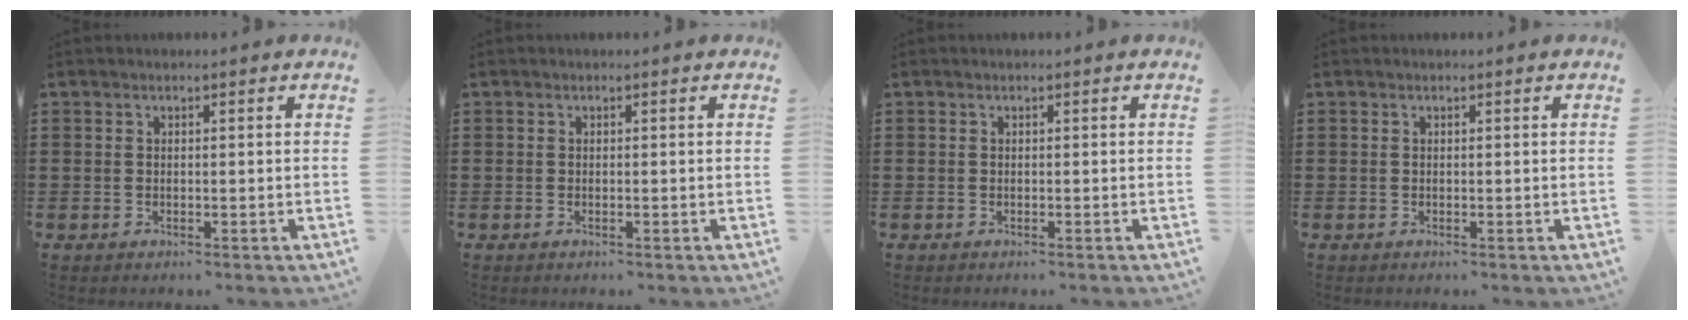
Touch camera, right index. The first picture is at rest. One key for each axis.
{"total": 0.0}
{"total": 0.0}
{"total": 0.0}